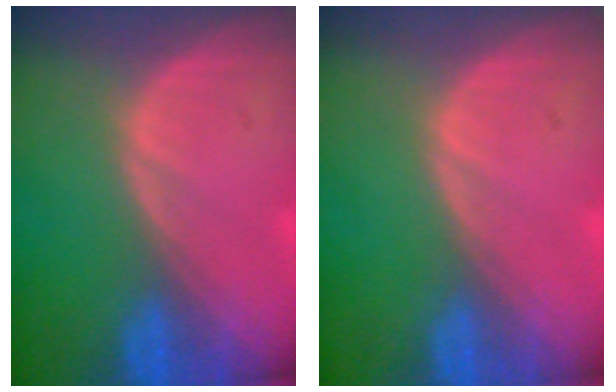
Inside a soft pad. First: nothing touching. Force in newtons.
{"total": 0.0}